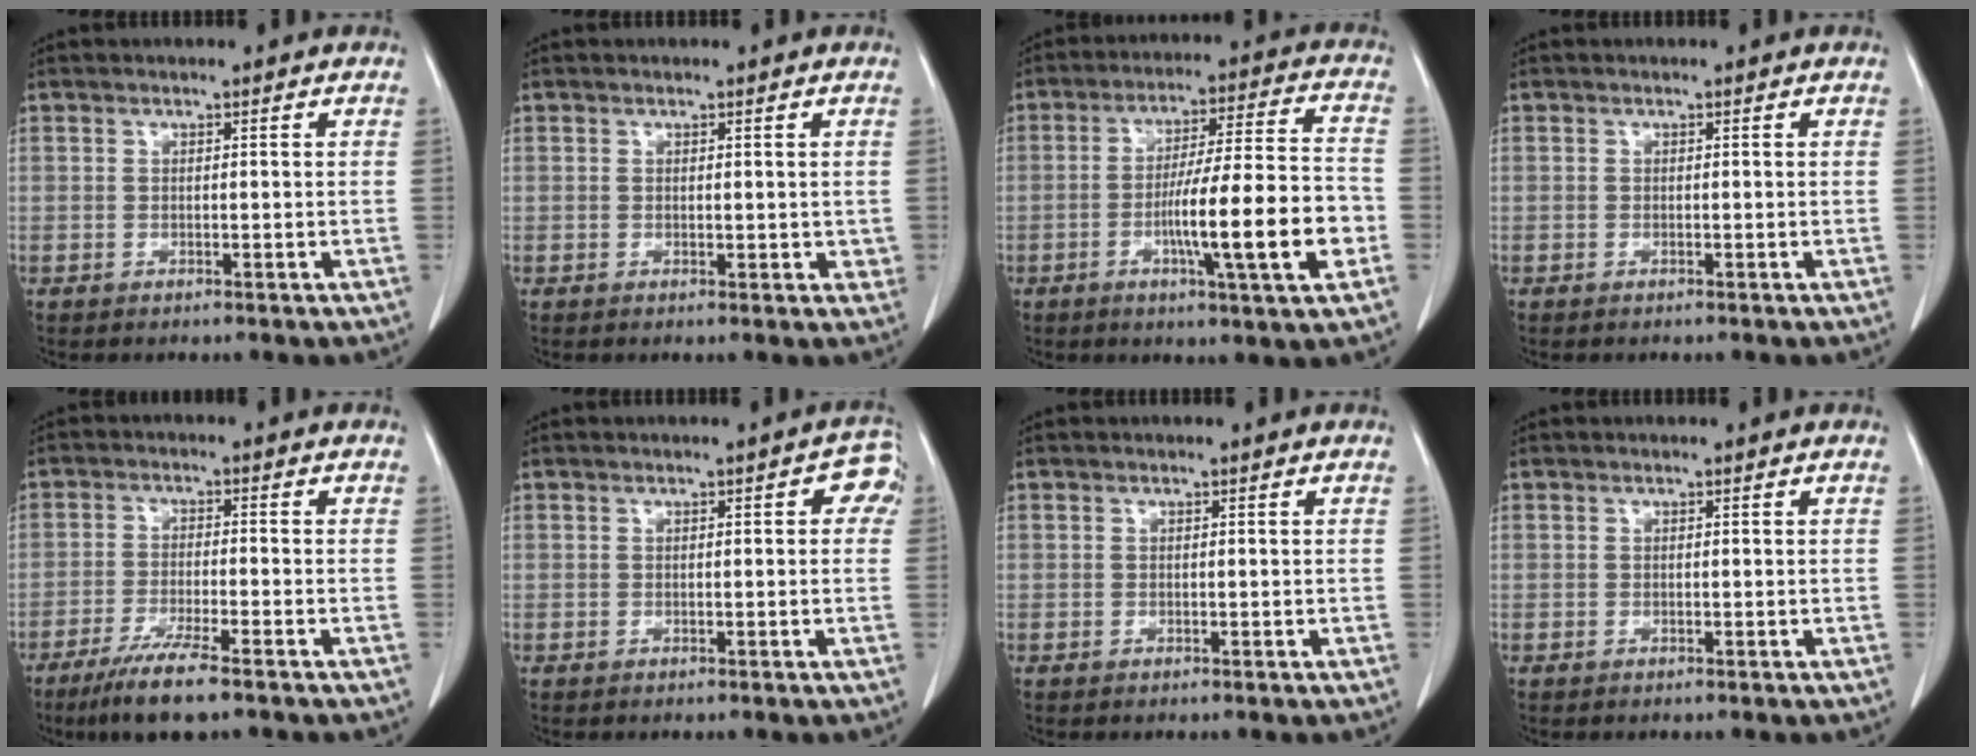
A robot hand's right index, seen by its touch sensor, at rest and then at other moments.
{"total": 1.4, "force": [0.5, 1.0, 0.8], "torque": [0.002, 0.000, 0.010]}
{"total": 15.4, "force": [-4.2, 0.4, 14.8], "torque": [-0.238, 0.002, -0.065]}
{"total": 0.0}
{"total": 7.9, "force": [-5.6, 0.1, 5.5], "torque": [-0.101, -0.022, -0.098]}
{"total": 3.3, "force": [0.8, 1.1, 3.0], "torque": [-0.026, 0.010, 0.003]}
{"total": 0.0}
{"total": 0.0}